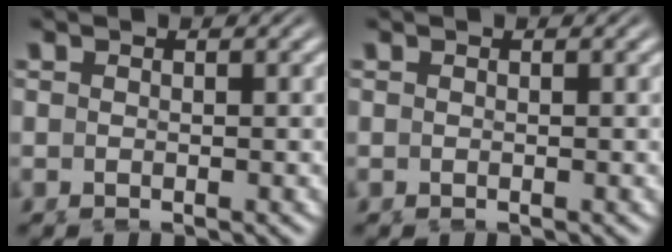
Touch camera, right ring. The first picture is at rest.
{"total": 0.0}